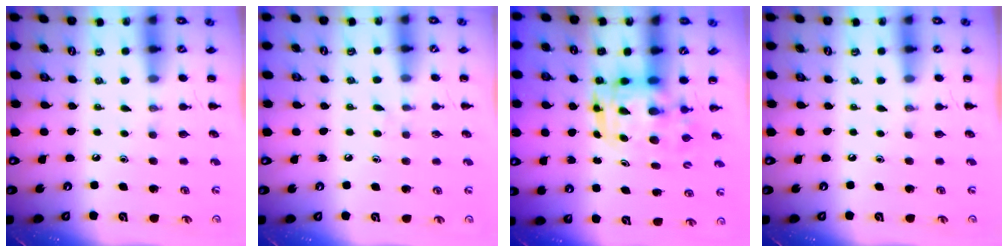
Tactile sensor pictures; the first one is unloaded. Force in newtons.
{"total": 2.5, "press": 2.1, "slide": 1.3}
{"total": 3.5, "press": 3.4, "slide": 0.7}
{"total": 0.0}